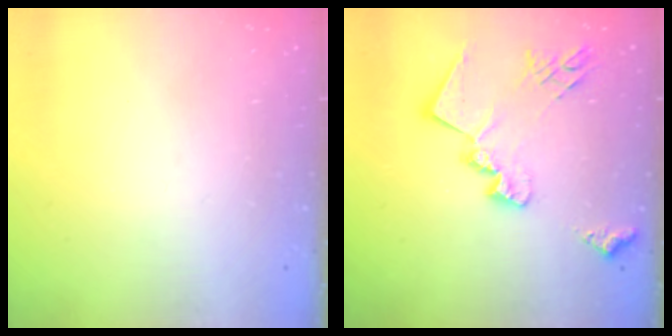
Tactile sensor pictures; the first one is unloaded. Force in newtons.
{"total": 18.0, "press": 18.0, "slide": 1.2}